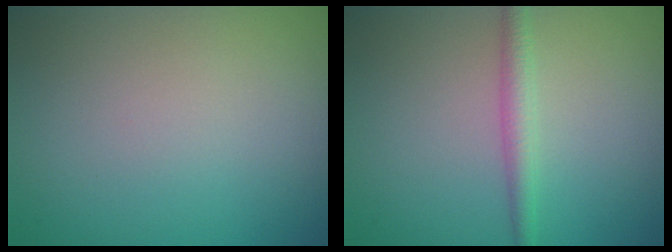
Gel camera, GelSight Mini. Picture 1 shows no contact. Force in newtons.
{"total": 2.1, "press": 2.1, "slide": 0.0}